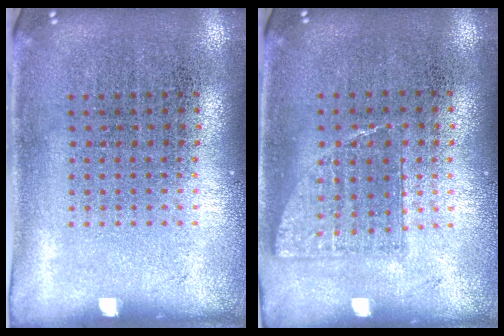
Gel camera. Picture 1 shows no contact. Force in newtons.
{"total": 0.8, "press": 0.7, "slide": 0.2}